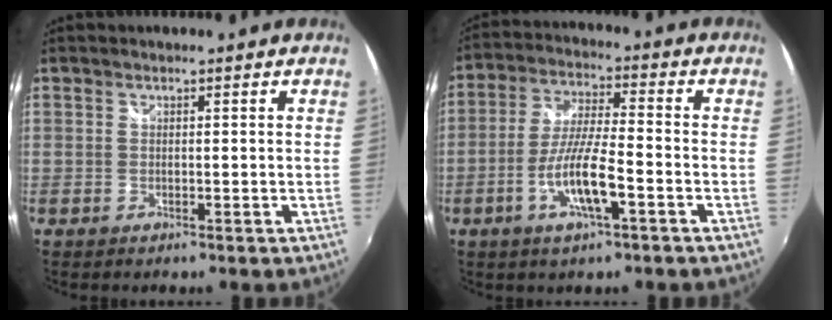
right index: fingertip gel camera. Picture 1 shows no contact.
{"total": 10.0, "force": [-4.1, 1.3, 9.0], "torque": [-0.183, -0.003, -0.076]}